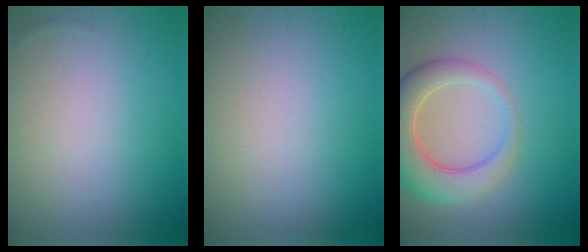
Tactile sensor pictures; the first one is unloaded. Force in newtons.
{"total": 0.0}
{"total": 5.6, "press": 5.6, "slide": 0.8}